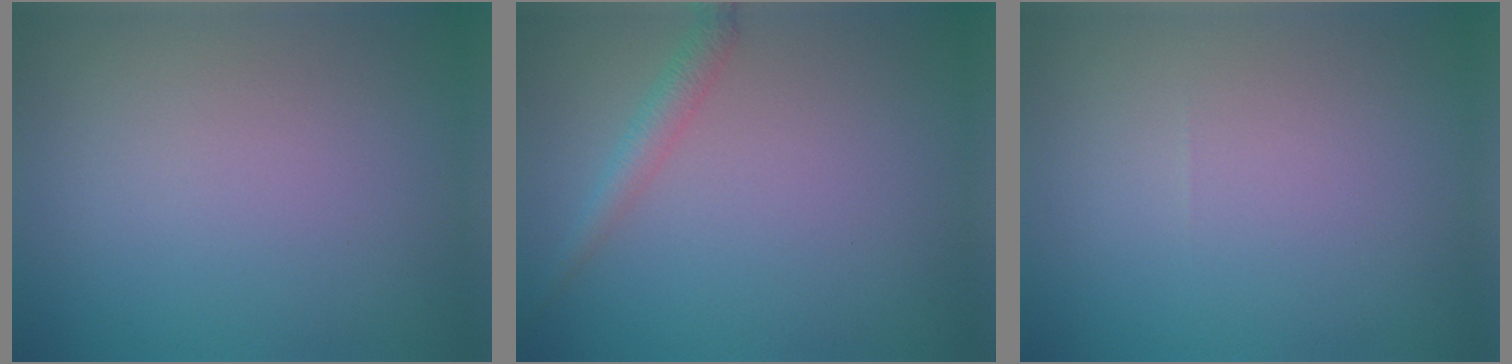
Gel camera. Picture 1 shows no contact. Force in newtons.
{"total": 1.9, "press": 1.9, "slide": 0.1}
{"total": 0.0}